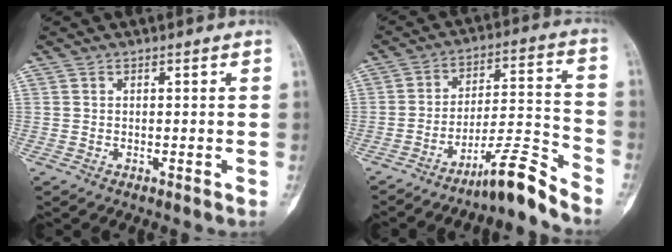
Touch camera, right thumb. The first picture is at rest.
{"total": 9.9, "force": [-8.4, 0.0, 5.2], "torque": [-0.082, 0.093, -0.139]}